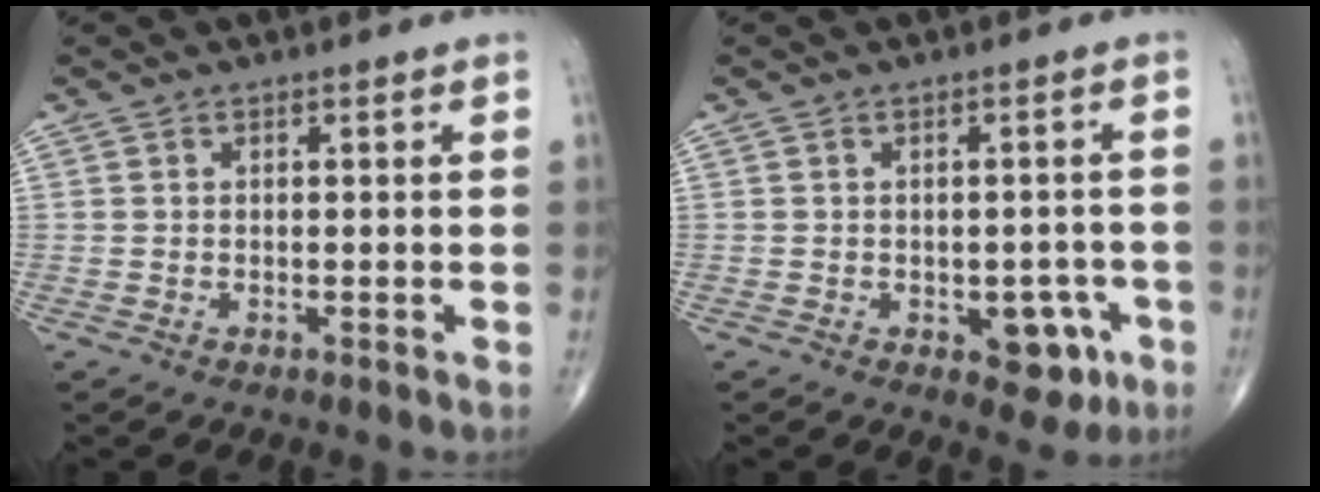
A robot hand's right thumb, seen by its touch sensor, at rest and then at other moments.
{"total": 6.1, "force": [-2.4, 3.6, 4.2], "torque": [-0.019, 0.010, -0.024]}